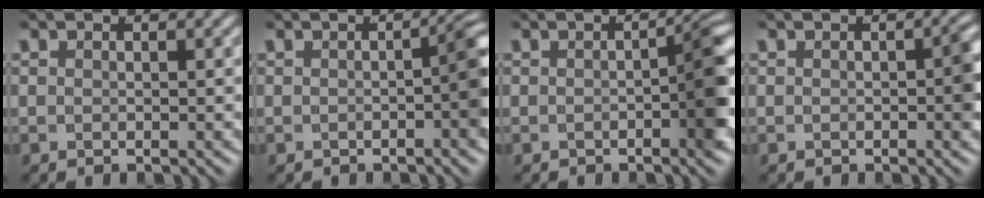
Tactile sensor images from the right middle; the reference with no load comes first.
{"total": 3.5, "force": [-0.8, 0.9, 3.3], "torque": [-0.033, 0.003, -0.013]}
{"total": 3.9, "force": [-0.9, 1.0, 3.6], "torque": [-0.041, 0.002, -0.017]}
{"total": 1.8, "force": [-0.3, 0.7, 1.6], "torque": [-0.024, -0.005, -0.004]}